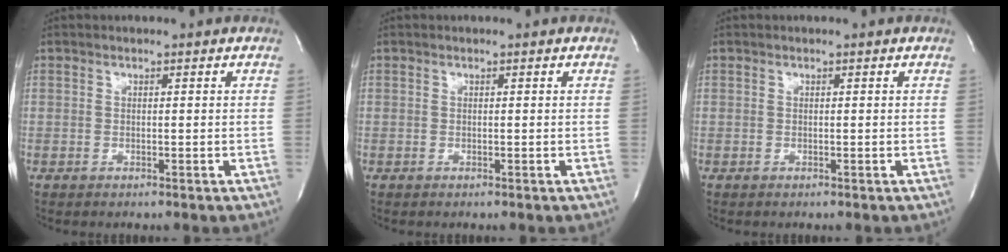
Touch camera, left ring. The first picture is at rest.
{"total": 0.0}
{"total": 0.0}